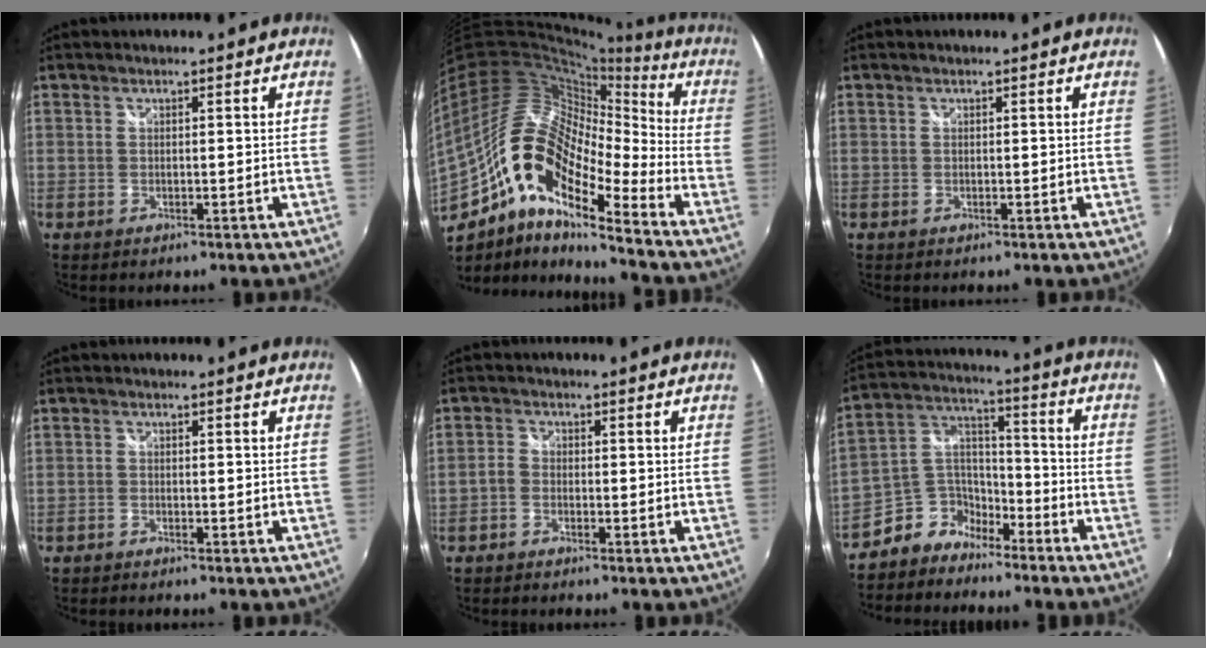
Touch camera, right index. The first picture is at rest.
{"total": 18.6, "force": [-8.9, 7.4, 14.6], "torque": [-0.240, -0.010, -0.186]}
{"total": 0.0}
{"total": 0.8, "force": [-0.8, 0.2, 0.2], "torque": [-0.008, -0.003, -0.018]}
{"total": 2.1, "force": [-1.5, 1.3, 0.6], "torque": [-0.018, 0.003, -0.032]}
{"total": 8.1, "force": [-6.0, 5.1, 1.8], "torque": [-0.056, 0.045, -0.131]}